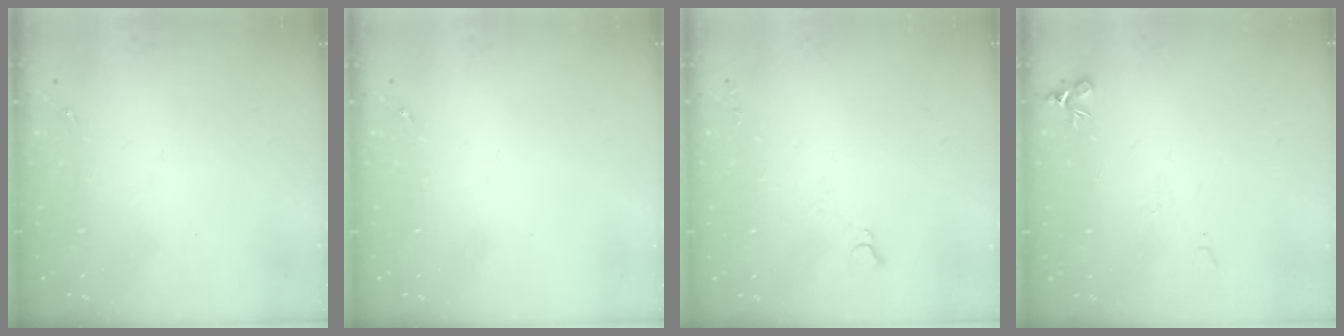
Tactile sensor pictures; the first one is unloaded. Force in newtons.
{"total": 0.0}
{"total": 2.8, "press": 2.7, "slide": 0.3}
{"total": 6.9, "press": 6.9, "slide": 0.7}